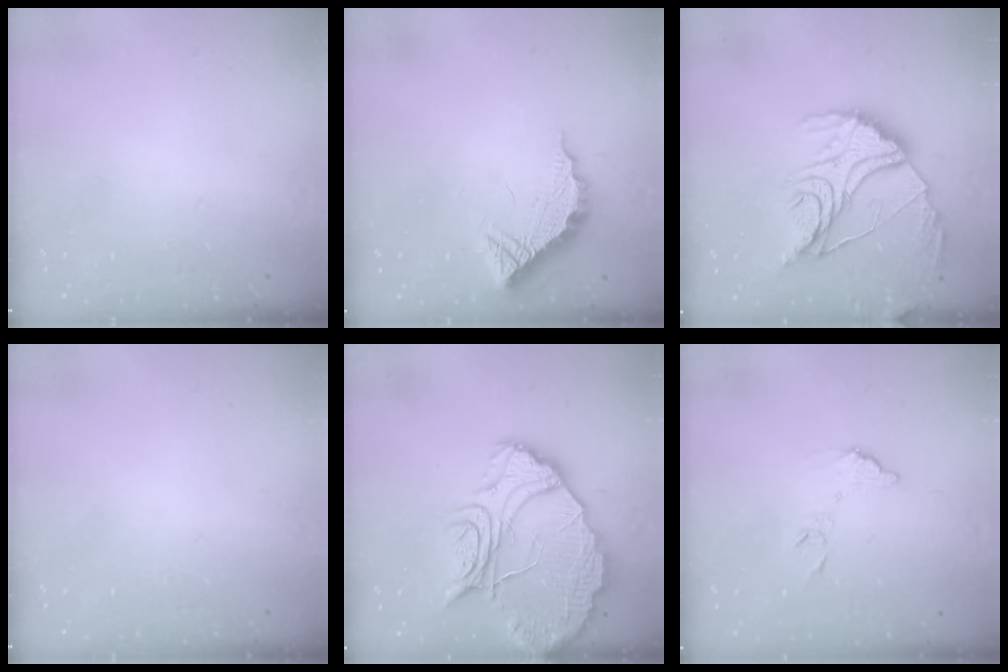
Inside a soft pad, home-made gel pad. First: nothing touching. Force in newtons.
{"total": 14.3, "press": 14.2, "slide": 1.0}
{"total": 19.3, "press": 19.2, "slide": 2.0}
{"total": 0.0}
{"total": 17.6, "press": 17.5, "slide": 1.6}
{"total": 7.6, "press": 7.6, "slide": 0.3}